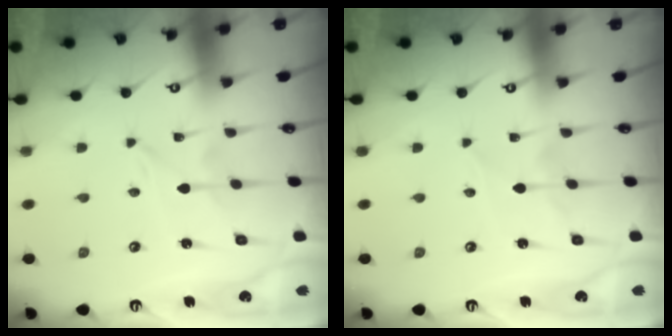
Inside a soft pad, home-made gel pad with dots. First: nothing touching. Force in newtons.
{"total": 2.8, "press": 2.8, "slide": 0.3}